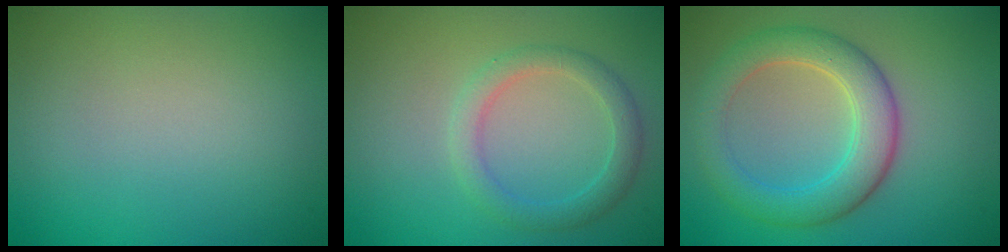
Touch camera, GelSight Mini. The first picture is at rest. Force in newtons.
{"total": 2.7, "press": 2.7, "slide": 0.1}
{"total": 5.4, "press": 5.4, "slide": 0.1}